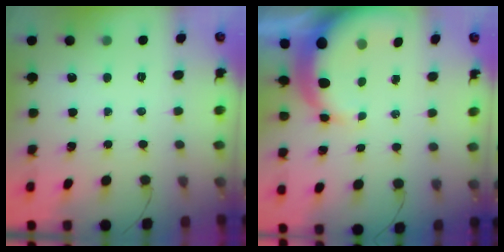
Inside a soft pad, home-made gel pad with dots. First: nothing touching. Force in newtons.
{"total": 10.3, "press": 10.1, "slide": 1.8}